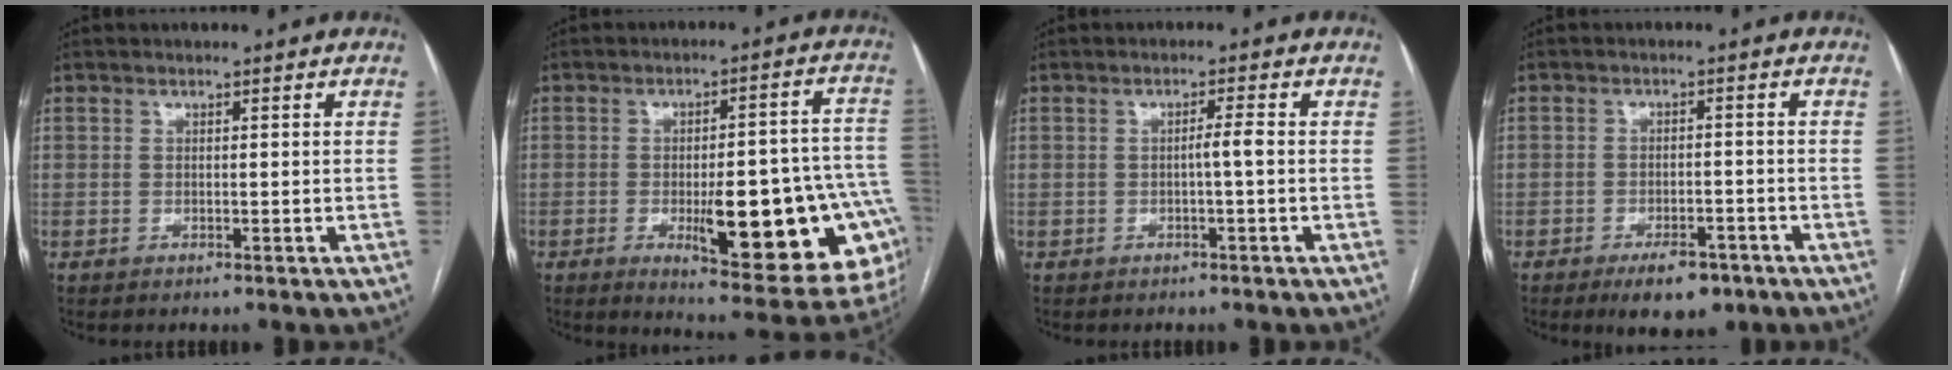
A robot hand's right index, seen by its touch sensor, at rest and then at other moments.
{"total": 22.0, "force": [-6.2, 5.8, 20.3], "torque": [-0.165, 0.022, -0.060]}
{"total": 1.8, "force": [-0.4, -0.2, 1.7], "torque": [-0.026, 0.002, -0.006]}
{"total": 6.3, "force": [-4.1, 2.8, 3.8], "torque": [-0.056, 0.001, -0.058]}